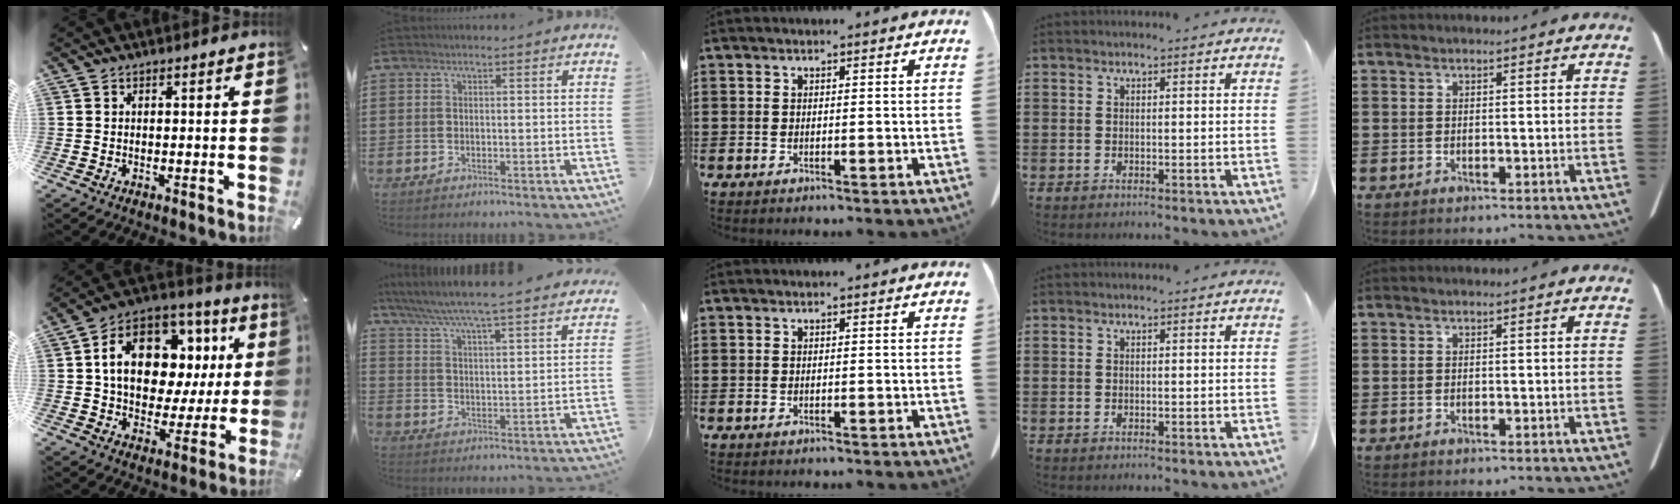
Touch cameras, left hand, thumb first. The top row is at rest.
{"thumb": {"total": 17.2, "force": [4.5, 12.4, 11.1], "torque": [-0.184, -0.011, 0.083]}, "index": {"total": 5.4, "force": [5.2, -0.7, 1.5], "torque": [-0.054, -0.044, 0.081]}}